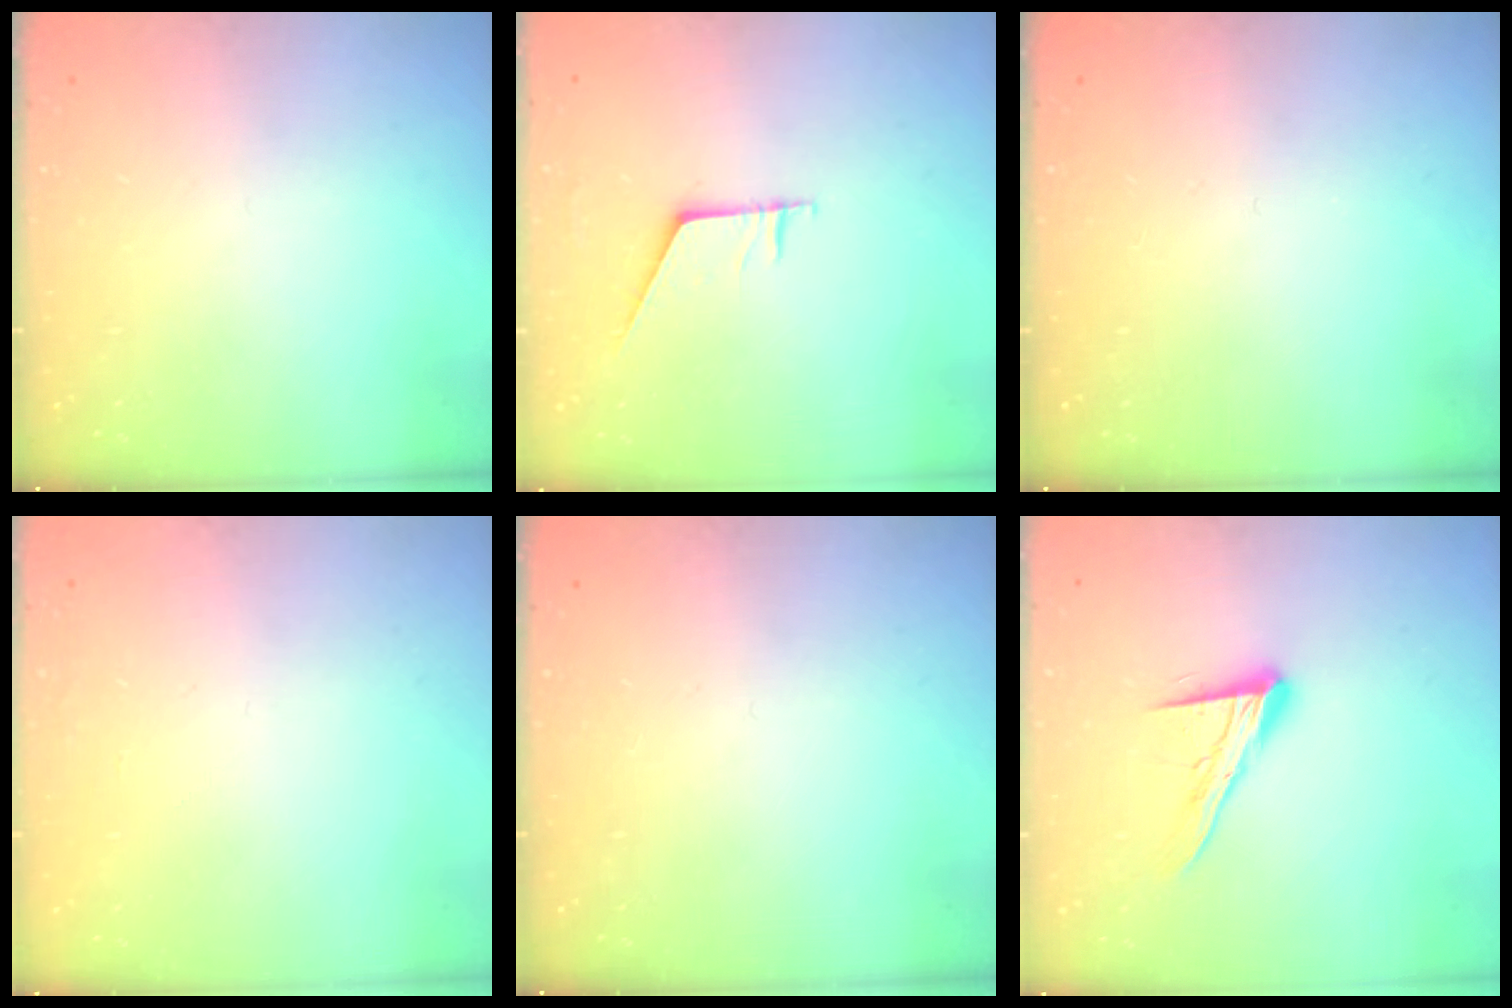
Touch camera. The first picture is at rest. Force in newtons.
{"total": 4.4, "press": 4.4, "slide": 0.5}
{"total": 0.0}
{"total": 0.9, "press": 0.9, "slide": 0.0}
{"total": 0.0}
{"total": 13.4, "press": 13.3, "slide": 1.1}